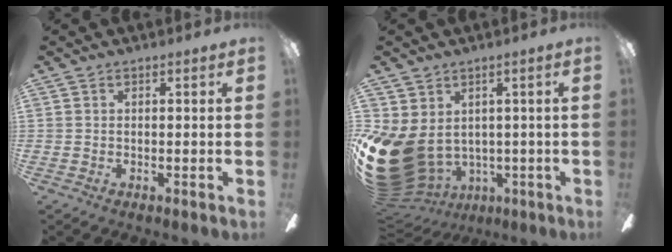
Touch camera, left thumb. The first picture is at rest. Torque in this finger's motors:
{"motor_torque": [-0.65, 2.23, 2.26, -0.51, 0.70]}